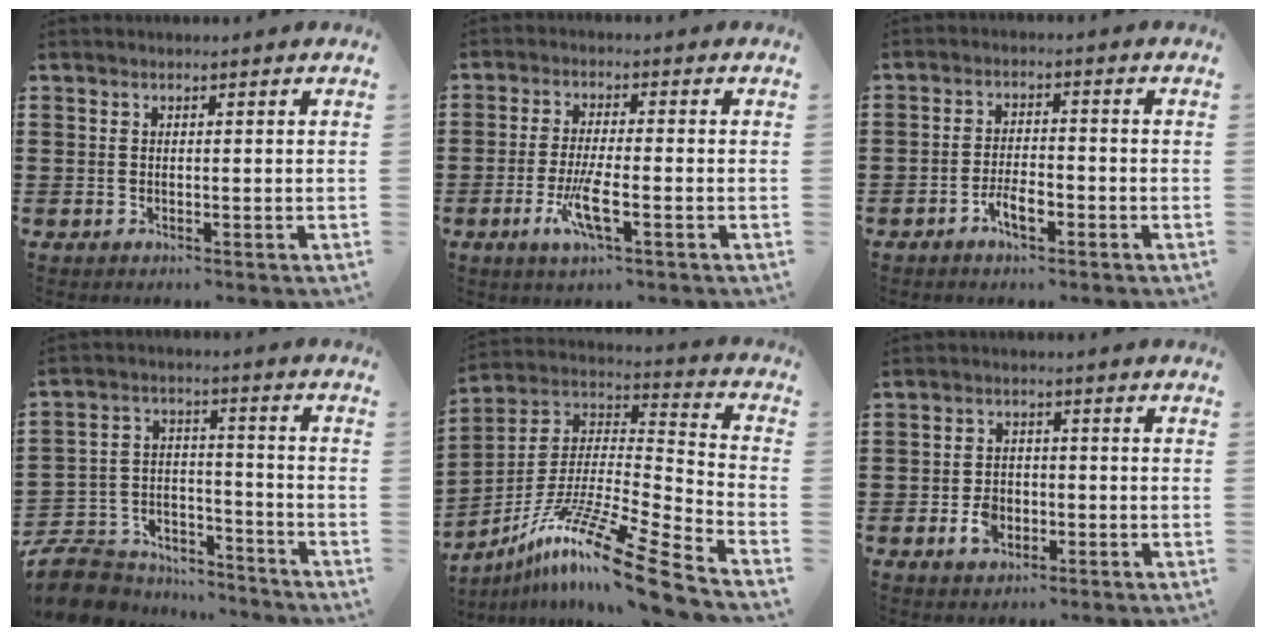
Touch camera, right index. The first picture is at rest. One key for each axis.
{"total": 6.2, "fx": -2.5, "fy": 1.0, "fz": 5.5, "tx": -0.123, "ty": -0.020, "tz": -0.050}
{"total": 4.0, "fx": -2.3, "fy": 1.5, "fz": 3.0, "tx": -0.058, "ty": 0.002, "tz": -0.044}
{"total": 8.6, "fx": -7.9, "fy": 3.1, "fz": 1.3, "tx": -0.044, "ty": 0.015, "tz": -0.158}
{"total": 15.4, "fx": -11.5, "fy": 0.2, "fz": 10.2, "tx": -0.180, "ty": 0.022, "tz": -0.215}
{"total": 3.9, "fx": -1.4, "fy": 2.7, "fz": 2.4, "tx": -0.055, "ty": 0.000, "tz": -0.026}